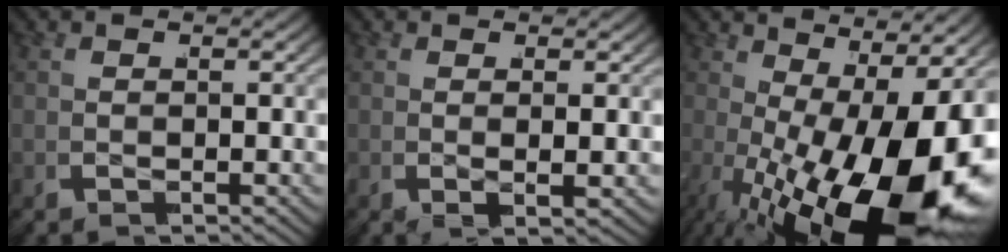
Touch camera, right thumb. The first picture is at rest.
{"total": 1.1, "force": [0.2, 0.3, 1.0], "torque": [-0.021, -0.003, 0.002]}
{"total": 17.5, "force": [-3.3, 9.2, 14.5], "torque": [-0.247, -0.046, -0.020]}